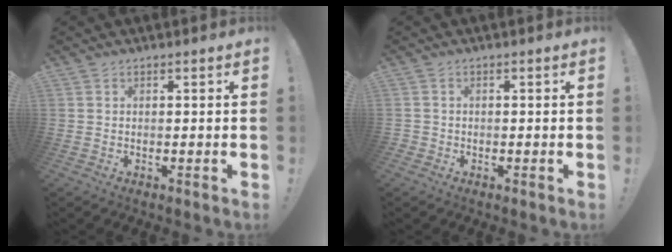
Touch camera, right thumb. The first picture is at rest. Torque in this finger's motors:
{"motor_torque": [0.03, -0.16, -0.16, 0.10, -0.03]}